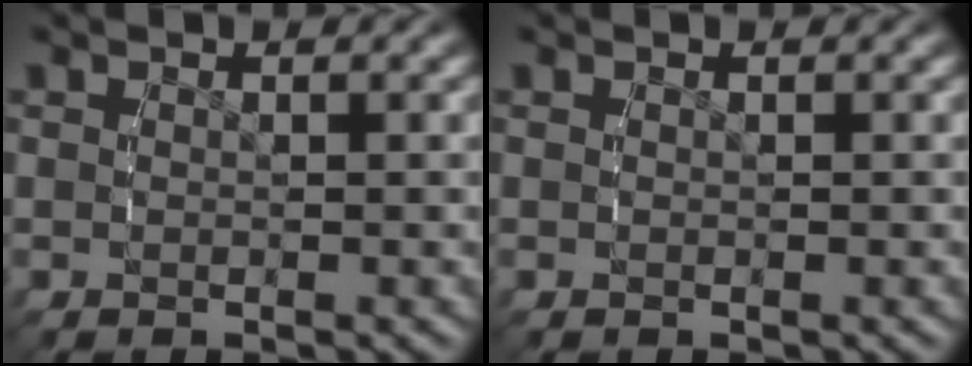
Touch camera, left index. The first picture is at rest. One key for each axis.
{"total": 0.0}